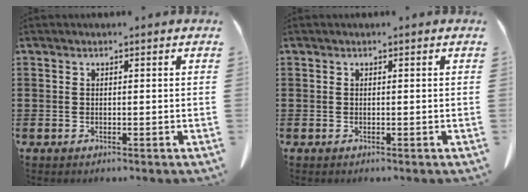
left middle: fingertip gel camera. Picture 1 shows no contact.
{"total": 0.0}